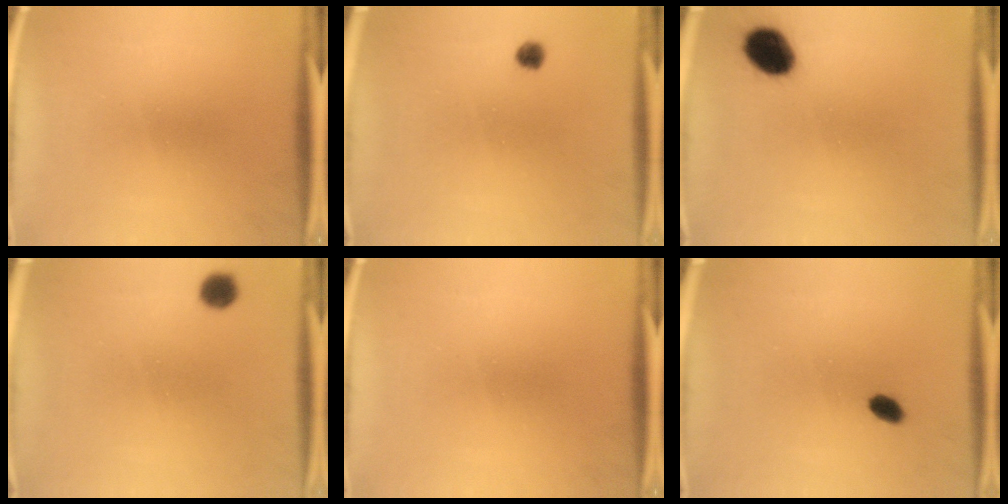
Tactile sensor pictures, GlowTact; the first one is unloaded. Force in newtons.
{"total": 1.8}
{"total": 8.6}
{"total": 3.2}
{"total": 0.0}
{"total": 2.4}